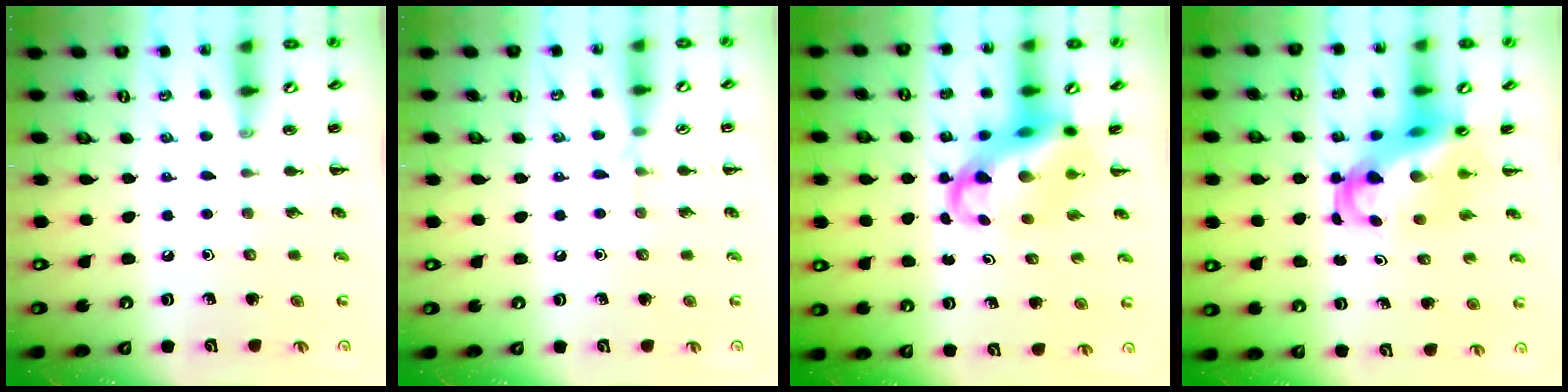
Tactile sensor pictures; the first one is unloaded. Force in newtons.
{"total": 4.4, "press": 4.2, "slide": 1.4}
{"total": 7.5, "press": 7.2, "slide": 2.0}
{"total": 9.7, "press": 9.2, "slide": 3.0}